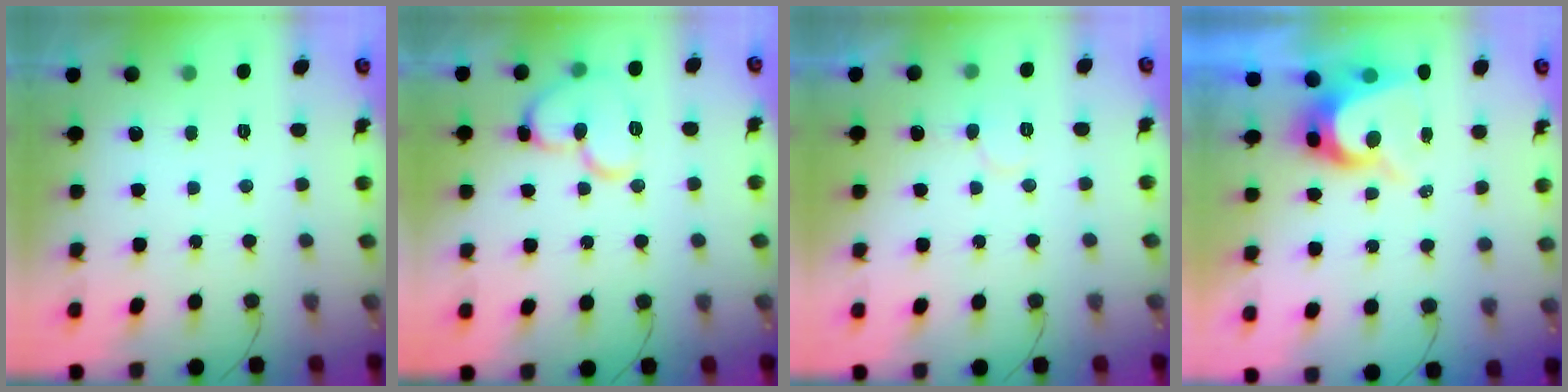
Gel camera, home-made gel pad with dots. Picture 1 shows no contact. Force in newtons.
{"total": 12.3, "press": 12.1, "slide": 1.9}
{"total": 6.2, "press": 6.2, "slide": 0.6}
{"total": 9.4, "press": 9.4, "slide": 0.9}